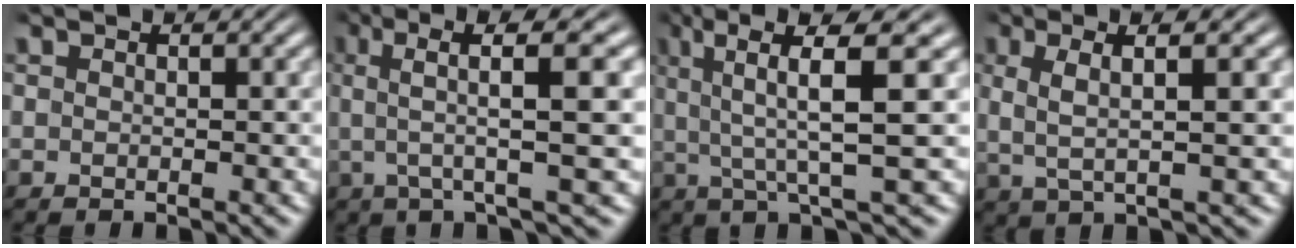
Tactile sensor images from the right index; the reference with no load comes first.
{"total": 8.0, "force": [4.3, 1.3, 6.6], "torque": [-0.106, 0.030, 0.054]}
{"total": 7.8, "force": [3.5, 1.5, 6.8], "torque": [-0.104, 0.015, 0.049]}
{"total": 4.4, "force": [1.3, 1.1, 4.0], "torque": [-0.075, 0.011, 0.024]}